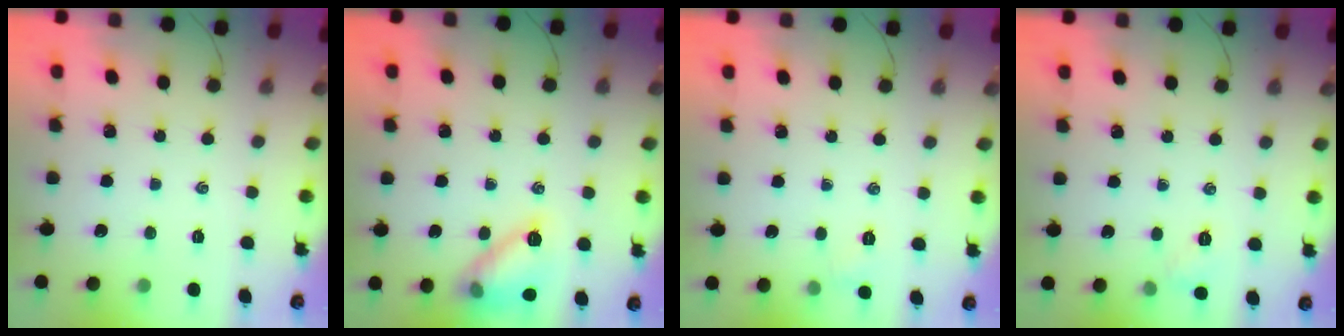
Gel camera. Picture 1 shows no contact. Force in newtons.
{"total": 12.7, "press": 12.7, "slide": 0.5}
{"total": 2.9, "press": 2.7, "slide": 1.0}
{"total": 3.8, "press": 3.6, "slide": 1.1}